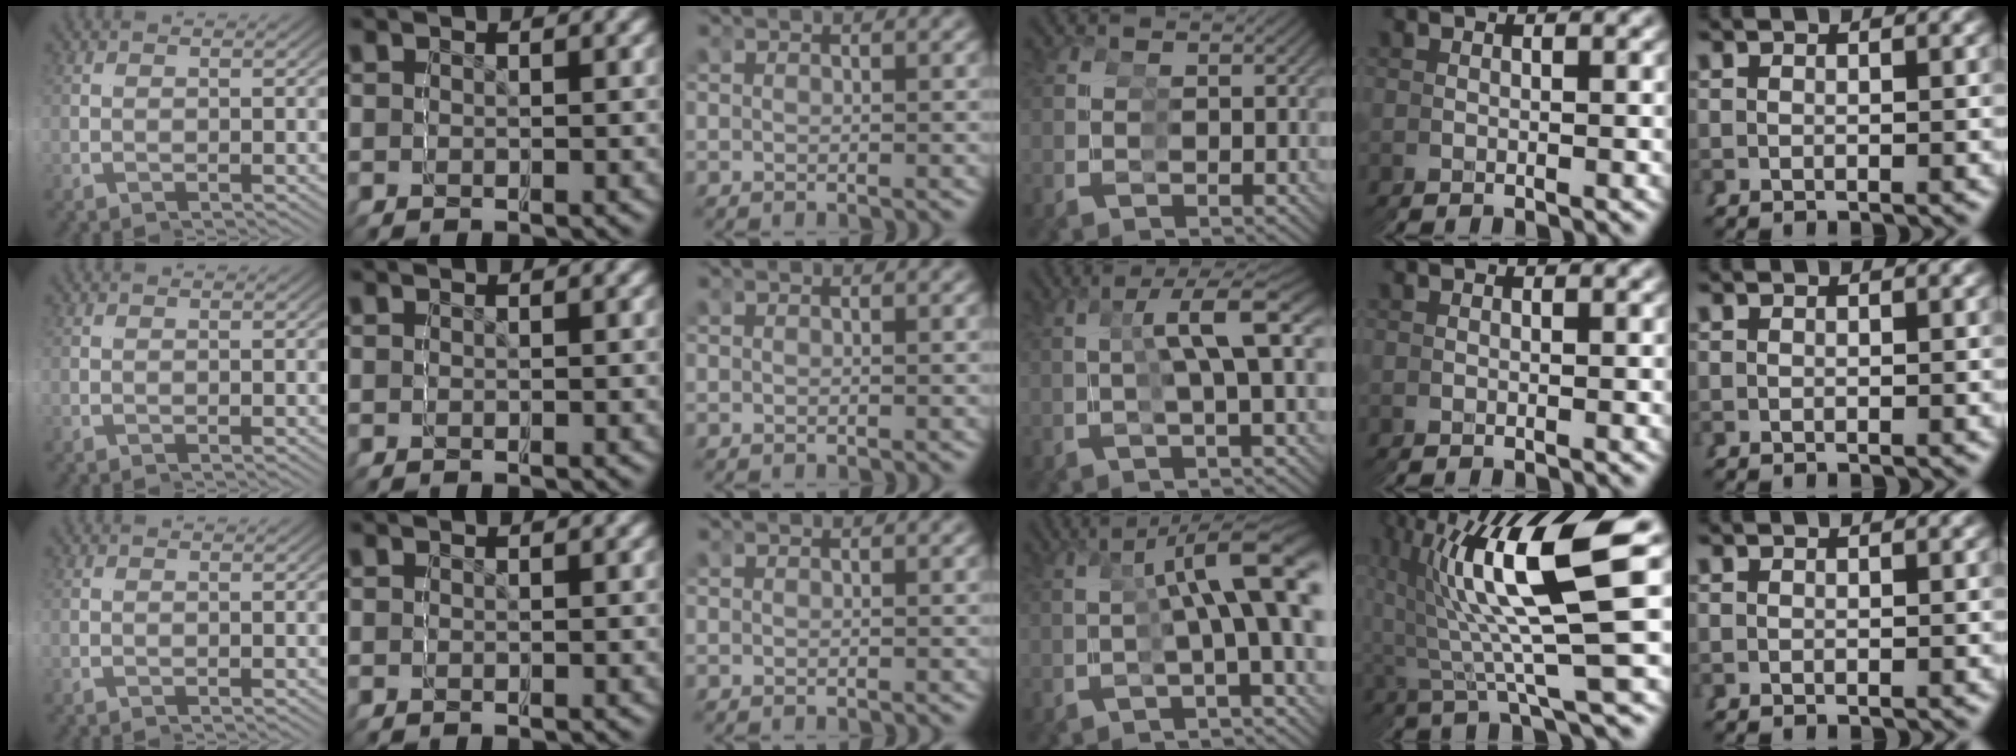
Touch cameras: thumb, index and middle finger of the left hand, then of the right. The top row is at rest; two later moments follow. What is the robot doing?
{"motion": "grasp_and_lifting", "object": "bottle"}